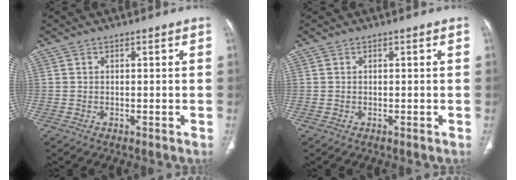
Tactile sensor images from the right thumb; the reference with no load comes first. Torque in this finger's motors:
{"motor_torque": [0.00, 0.00, 0.08, 0.05, 0.02]}